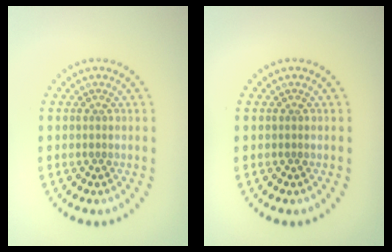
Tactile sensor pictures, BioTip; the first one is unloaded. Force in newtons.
{"total": 0.0}